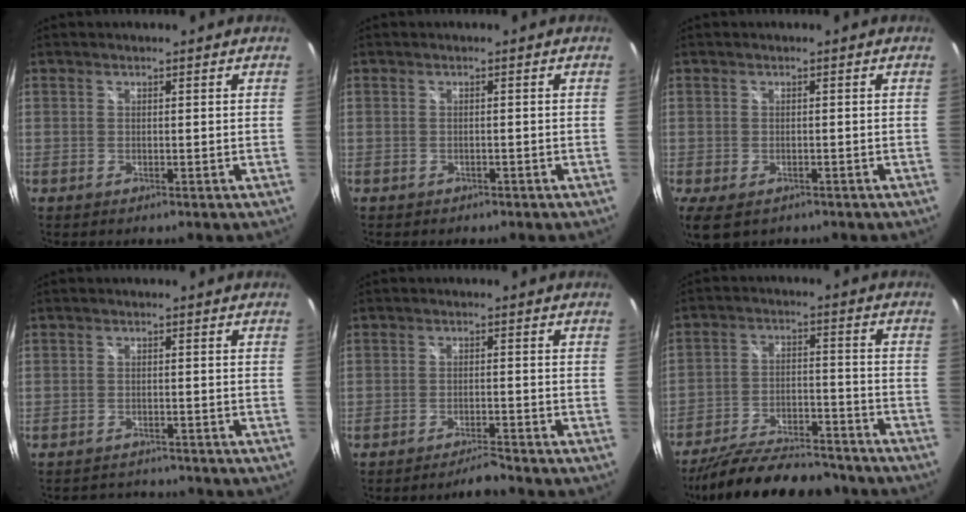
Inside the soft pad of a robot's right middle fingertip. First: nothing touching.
{"total": 1.2, "force": [-0.9, 0.8, 0.3], "torque": [-0.008, -0.001, -0.011]}
{"total": 6.2, "force": [-3.5, 3.5, 3.9], "torque": [-0.083, -0.029, -0.054]}
{"total": 5.1, "force": [-4.8, 1.4, 0.6], "torque": [-0.021, 0.008, -0.070]}
{"total": 3.6, "force": [-3.5, -0.2, 0.9], "torque": [-0.031, -0.004, -0.060]}
{"total": 20.3, "force": [-17.4, 5.6, 8.8], "torque": [-0.167, -0.013, -0.251]}